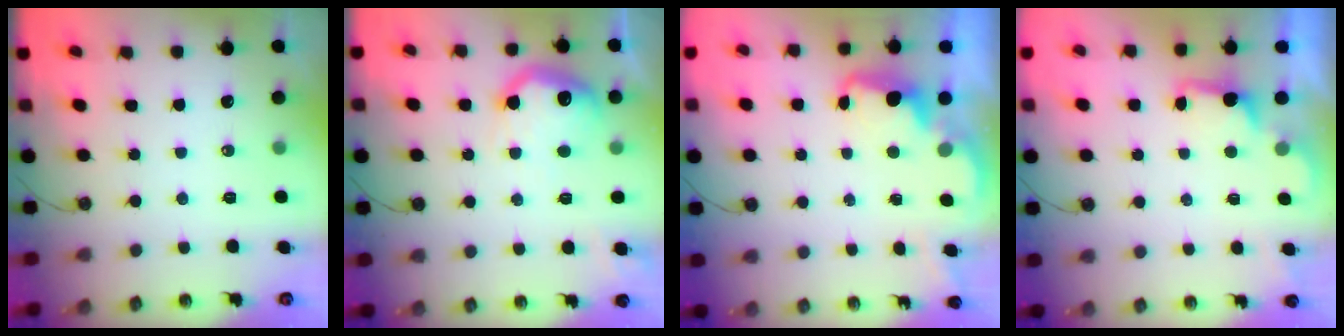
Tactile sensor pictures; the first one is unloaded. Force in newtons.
{"total": 15.2, "press": 15.2, "slide": 0.9}
{"total": 2.5, "press": 2.4, "slide": 0.5}
{"total": 1.8, "press": 1.5, "slide": 1.0}